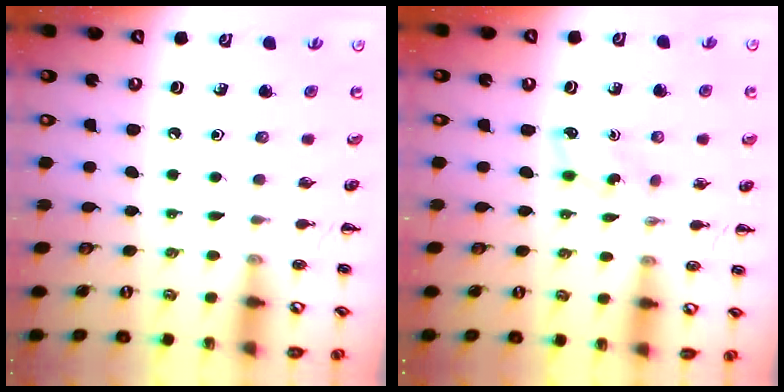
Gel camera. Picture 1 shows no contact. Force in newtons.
{"total": 3.2, "press": 3.1, "slide": 0.8}